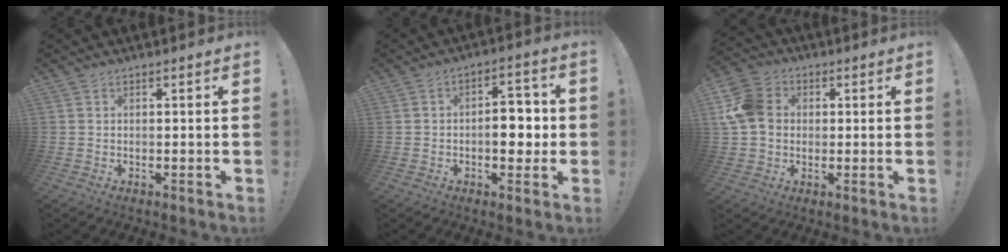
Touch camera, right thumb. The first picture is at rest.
{"total": 9.2, "force": [-1.3, 5.7, 7.0], "torque": [-0.095, 0.016, -0.024]}
{"total": 12.3, "force": [1.1, 10.1, 7.0], "torque": [-0.130, 0.010, 0.026]}